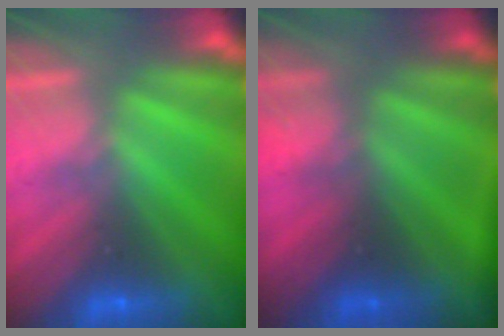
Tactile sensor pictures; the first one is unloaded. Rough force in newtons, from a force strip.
{"total": 6.4}